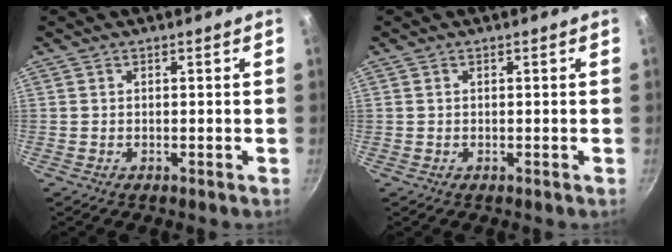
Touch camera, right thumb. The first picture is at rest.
{"total": 0.0}